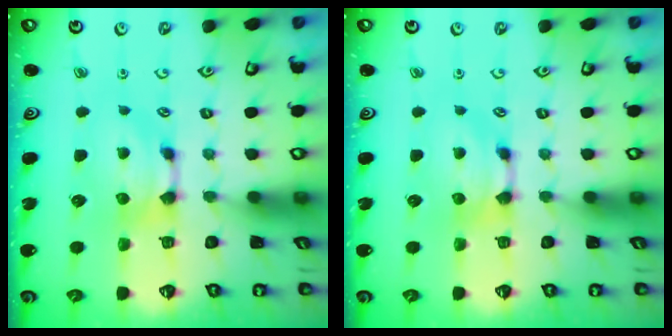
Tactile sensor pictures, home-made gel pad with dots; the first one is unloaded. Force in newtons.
{"total": 0.0}